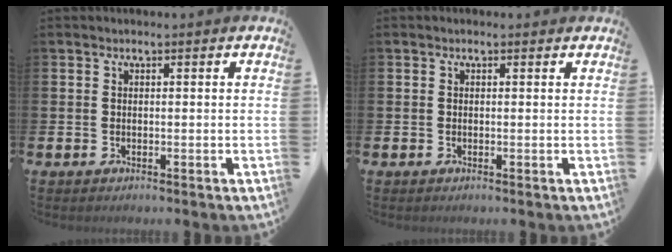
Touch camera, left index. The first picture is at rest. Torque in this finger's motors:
{"motor_torque": [0.93, -1.21, 0.19, -0.01]}